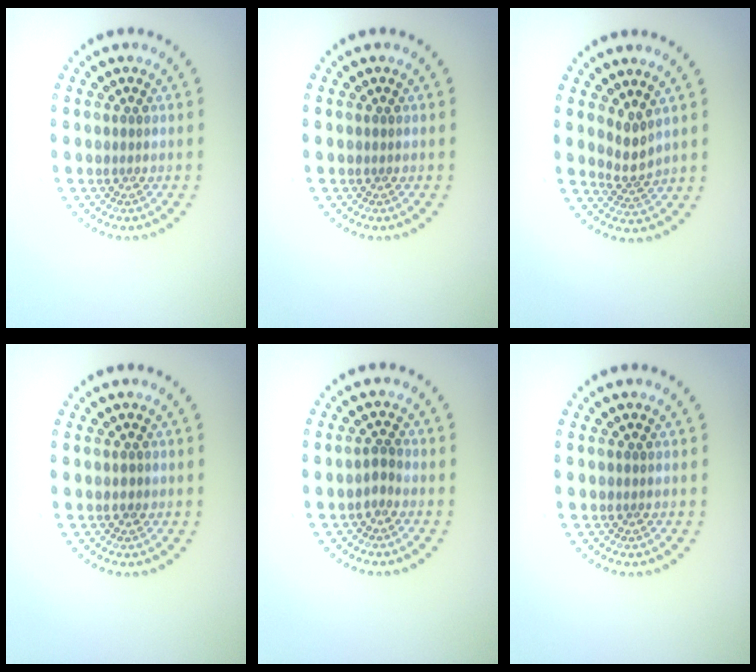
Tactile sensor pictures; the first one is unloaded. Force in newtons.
{"total": 0.0}
{"total": 2.1, "press": 1.5, "slide": 1.5}
{"total": 0.8, "press": 0.8, "slide": 0.2}
{"total": 0.9, "press": 0.8, "slide": 0.5}
{"total": 0.0}